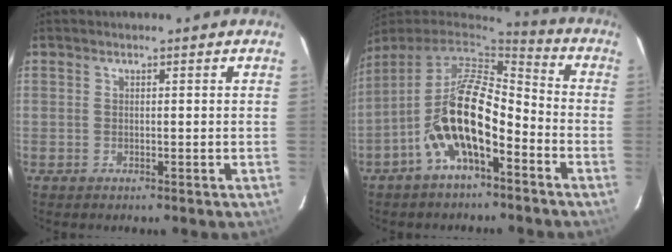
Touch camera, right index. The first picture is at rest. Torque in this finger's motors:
{"motor_torque": [1.70, -0.44, 1.05, 0.21]}